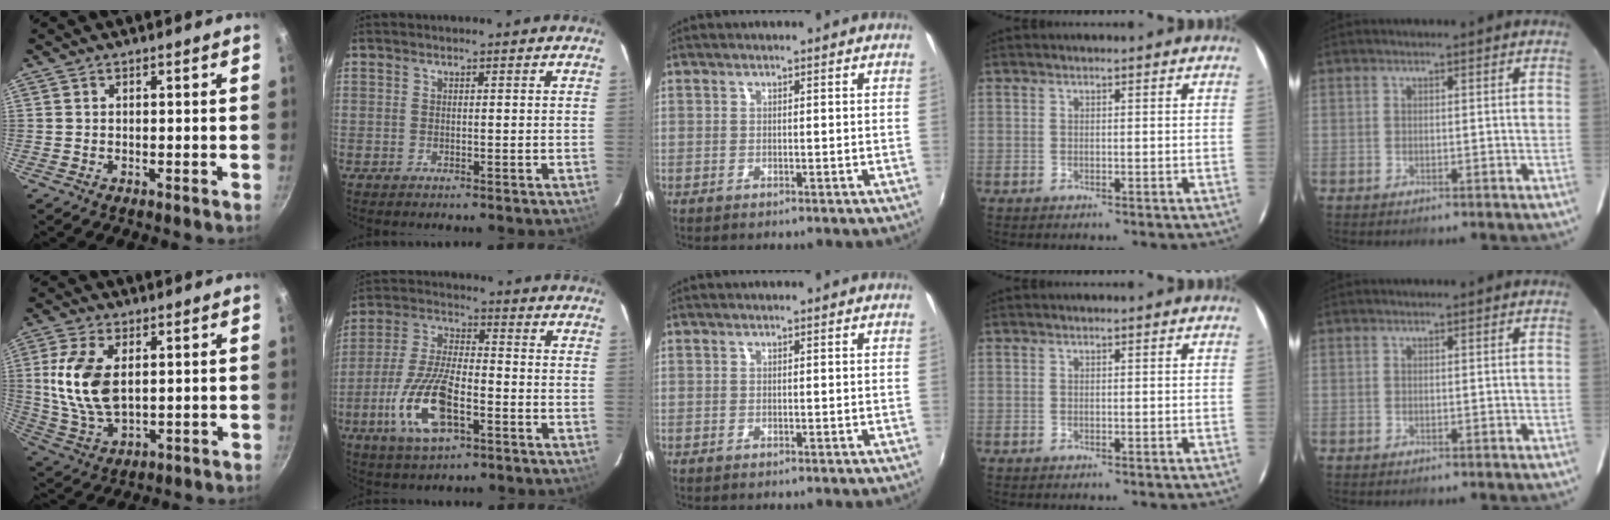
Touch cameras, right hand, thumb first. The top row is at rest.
{"thumb": {"total": 12.6, "force": [2.2, 7.0, 10.2], "torque": [-0.201, -0.013, 0.048]}, "index": {"total": 14.7, "force": [-5.8, 5.6, 12.3], "torque": [-0.266, -0.010, -0.107]}}